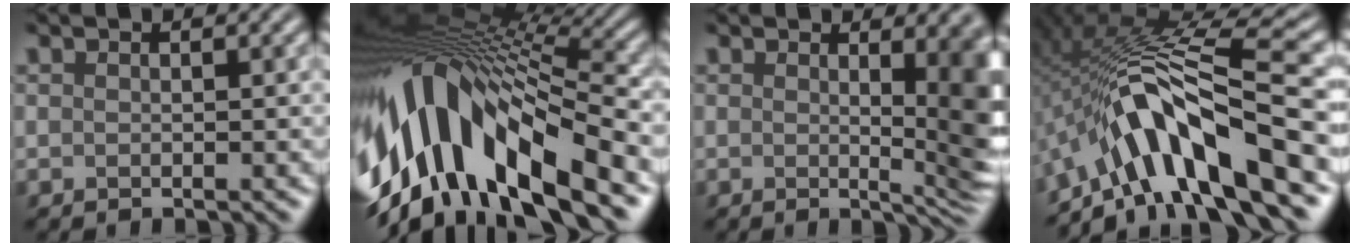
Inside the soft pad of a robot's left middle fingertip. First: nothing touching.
{"total": 14.9, "force": [-2.8, 6.2, 13.2], "torque": [-0.271, -0.001, -0.019]}
{"total": 8.3, "force": [0.6, 2.8, 7.8], "torque": [-0.065, 0.006, 0.014]}
{"total": 11.5, "force": [-5.9, 2.4, 9.5], "torque": [-0.158, 0.018, -0.080]}